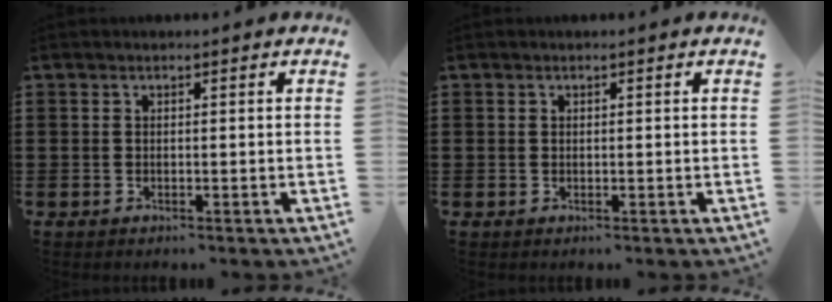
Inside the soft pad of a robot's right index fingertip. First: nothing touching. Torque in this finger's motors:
{"motor_torque": [0.61, 0.58, 0.00, -0.01]}